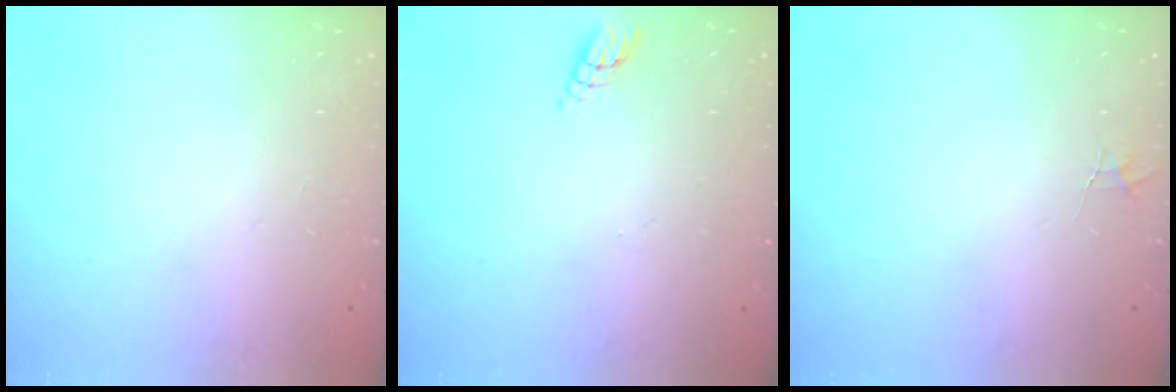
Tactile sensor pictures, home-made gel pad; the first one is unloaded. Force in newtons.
{"total": 3.4, "press": 3.3, "slide": 0.3}
{"total": 3.0, "press": 3.0, "slide": 0.4}